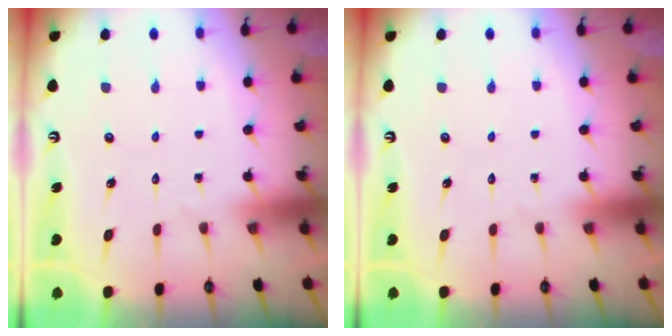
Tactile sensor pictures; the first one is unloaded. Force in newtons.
{"total": 0.0}